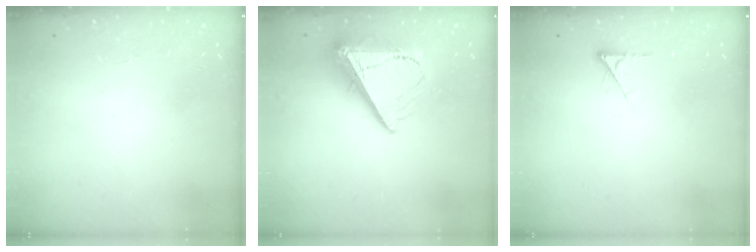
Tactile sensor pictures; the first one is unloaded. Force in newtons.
{"total": 14.6, "press": 14.5, "slide": 1.5}
{"total": 2.4, "press": 2.4, "slide": 0.4}